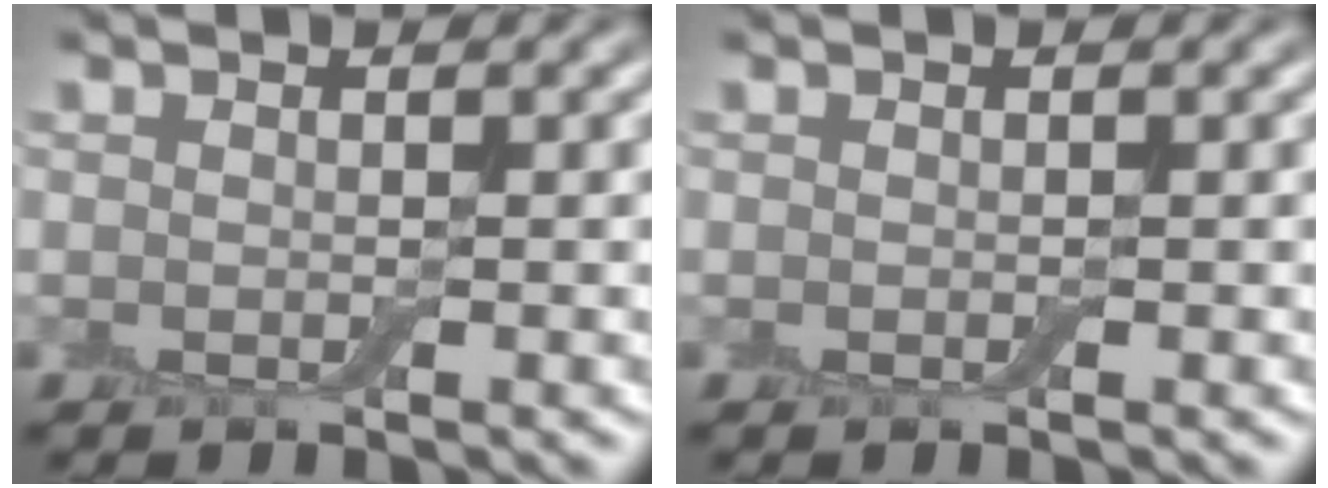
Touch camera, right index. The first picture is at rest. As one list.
[{"total": 0.0}]